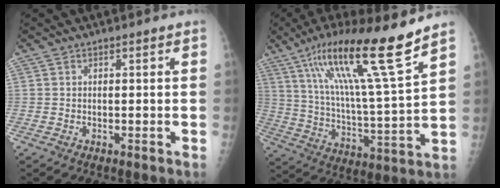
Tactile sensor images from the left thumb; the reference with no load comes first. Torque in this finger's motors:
{"motor_torque": [0.49, 0.46, 1.63, -1.14, 0.57]}